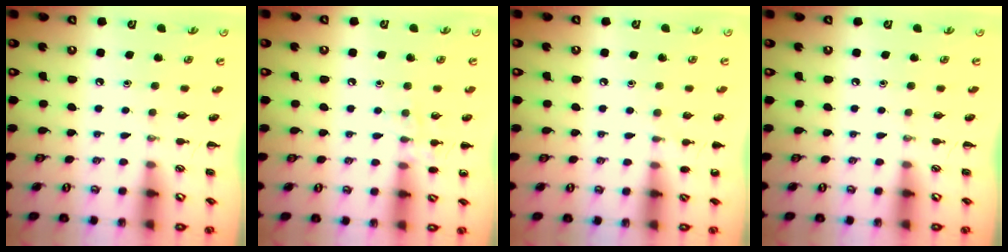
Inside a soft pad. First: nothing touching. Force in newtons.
{"total": 7.4, "press": 7.1, "slide": 1.9}
{"total": 5.3, "press": 5.1, "slide": 1.5}
{"total": 0.0}